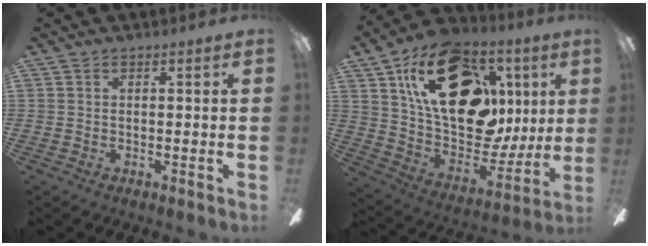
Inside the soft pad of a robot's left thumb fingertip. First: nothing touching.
{"total": 28.6, "force": [11.4, 16.7, 20.2], "torque": [-0.348, -0.049, 0.211]}